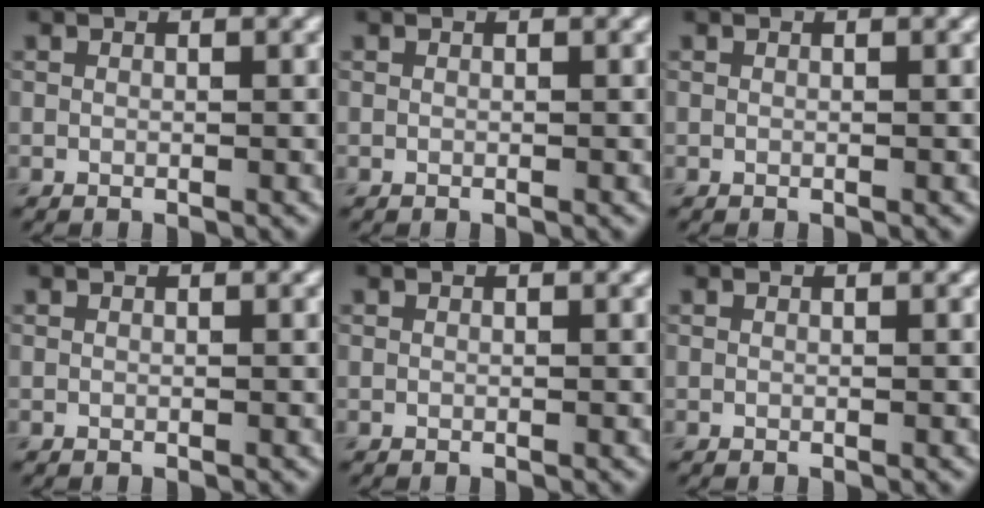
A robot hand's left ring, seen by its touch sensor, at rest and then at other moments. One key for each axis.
{"total": 0.0}
{"total": 0.0}
{"total": 0.0}
{"total": 0.0}
{"total": 0.0}